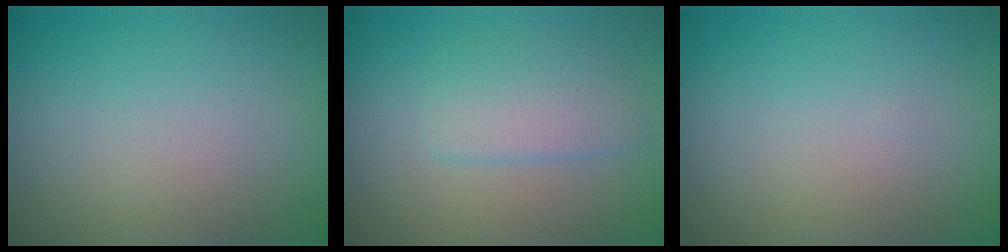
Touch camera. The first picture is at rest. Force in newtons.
{"total": 2.6, "press": 2.6, "slide": 0.0}
{"total": 0.0}